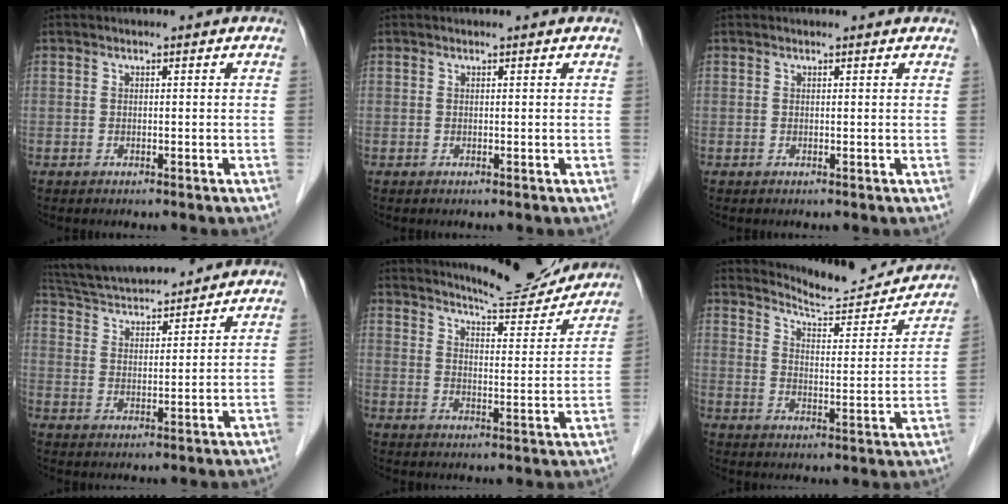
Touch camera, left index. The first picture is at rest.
{"total": 0.0}
{"total": 1.6, "force": [1.4, 0.4, 0.6], "torque": [-0.012, 0.008, 0.007]}
{"total": 14.0, "force": [12.9, 1.9, 5.0], "torque": [-0.094, 0.027, 0.217]}
{"total": 11.0, "force": [10.6, 1.1, 2.6], "torque": [-0.036, -0.021, 0.141]}
{"total": 12.4, "force": [12.2, 0.6, 1.6], "torque": [-0.026, -0.035, 0.161]}